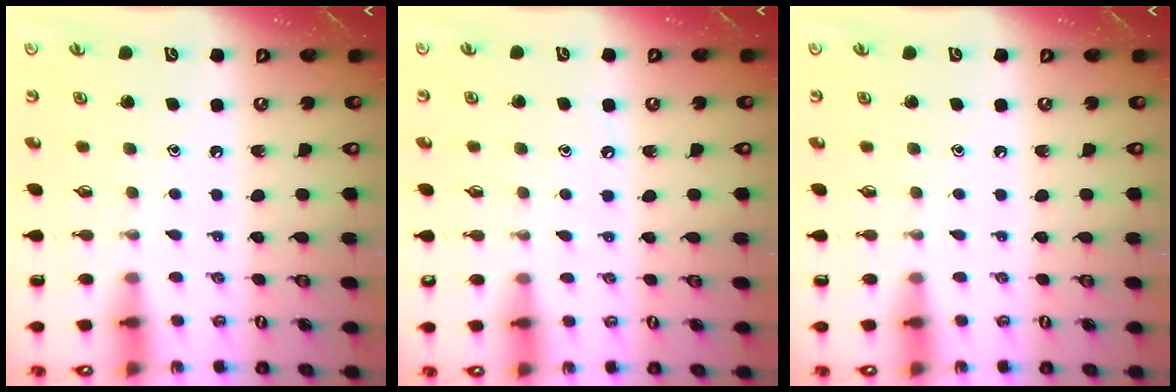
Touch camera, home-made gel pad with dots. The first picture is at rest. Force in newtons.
{"total": 3.6, "press": 3.6, "slide": 0.4}
{"total": 0.0}